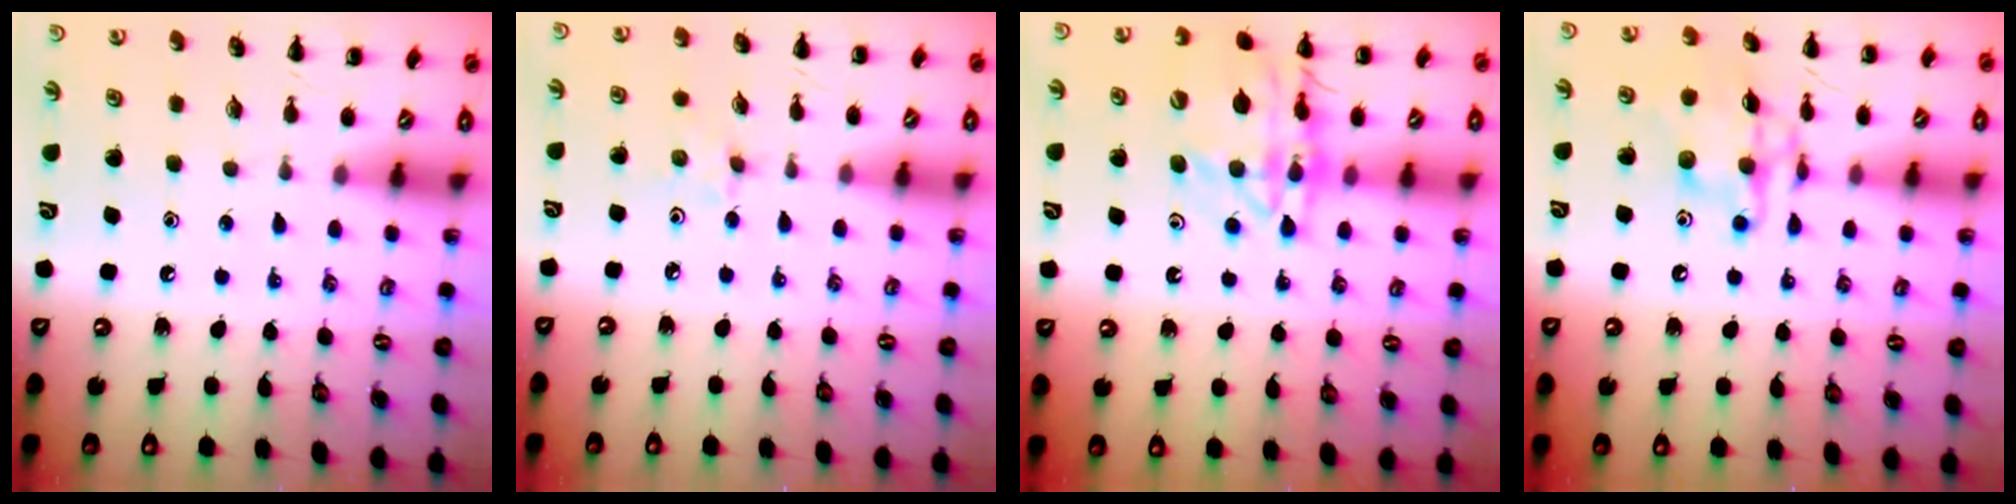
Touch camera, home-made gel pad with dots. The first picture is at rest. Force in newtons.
{"total": 1.9, "press": 1.8, "slide": 0.7}
{"total": 16.8, "press": 16.7, "slide": 1.6}
{"total": 13.7, "press": 13.6, "slide": 0.8}